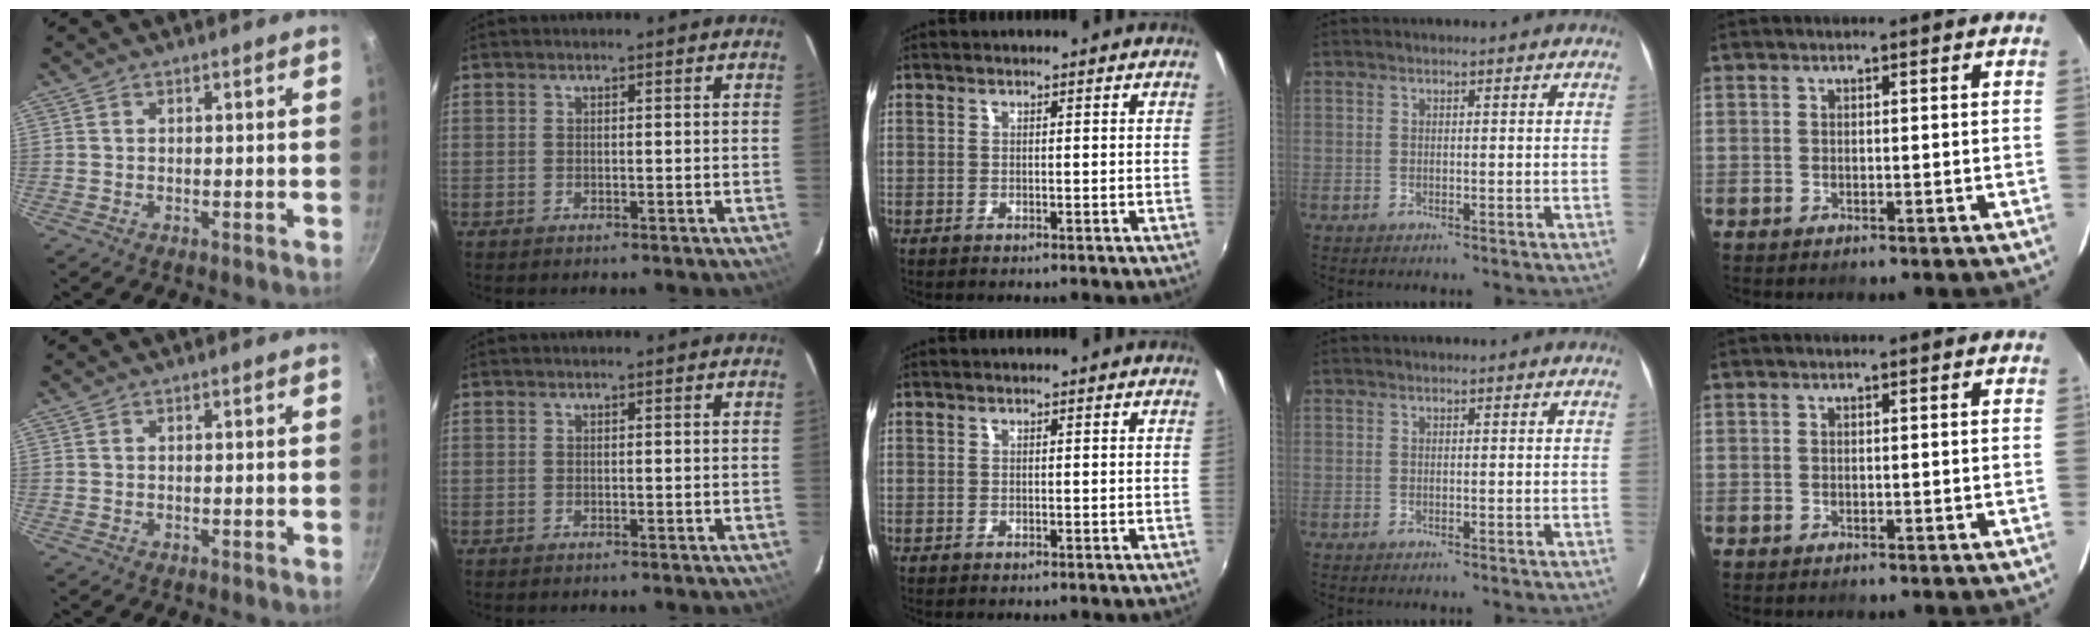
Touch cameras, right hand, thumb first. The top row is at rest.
{}